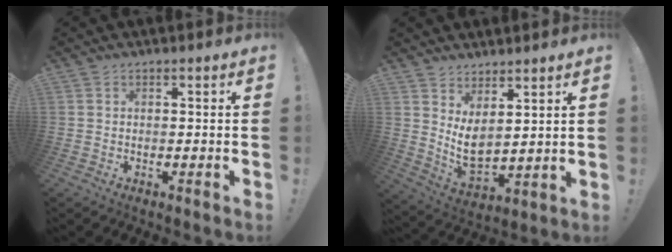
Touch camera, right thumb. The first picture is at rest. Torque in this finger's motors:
{"motor_torque": [0.24, 1.25, 0.08, -0.08, 0.25]}